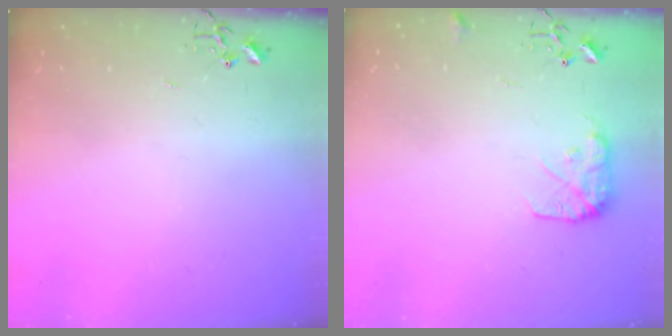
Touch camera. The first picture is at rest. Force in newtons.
{"total": 9.2, "press": 9.2, "slide": 0.3}